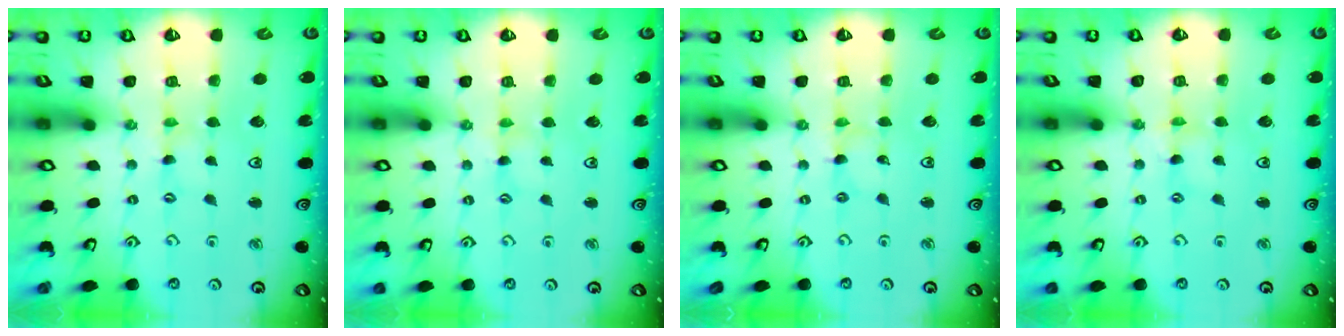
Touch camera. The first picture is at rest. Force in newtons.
{"total": 1.8, "press": 1.8, "slide": 0.2}
{"total": 0.0}
{"total": 0.0}